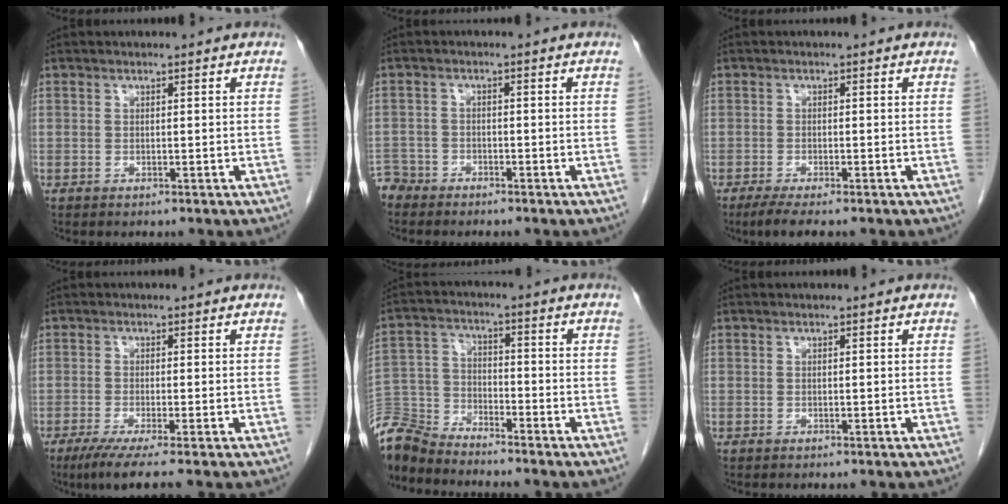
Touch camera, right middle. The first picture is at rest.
{"total": 3.5, "force": [-3.2, 1.3, -0.5], "torque": [0.007, -0.003, -0.067]}
{"total": 3.7, "force": [-2.8, 0.3, 2.4], "torque": [-0.044, -0.011, -0.046]}
{"total": 4.6, "force": [-3.1, -0.5, 3.3], "torque": [-0.058, -0.016, -0.060]}
{"total": 8.9, "force": [-8.8, 1.2, 1.1], "torque": [-0.030, -0.001, -0.177]}
{"total": 0.0}